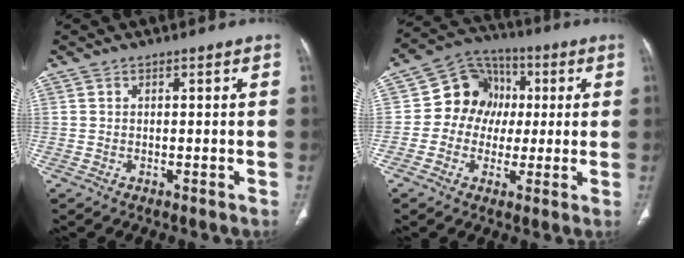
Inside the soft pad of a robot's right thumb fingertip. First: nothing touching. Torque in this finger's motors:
{"motor_torque": [0.17, -0.03, 0.34, 0.19, 0.04]}